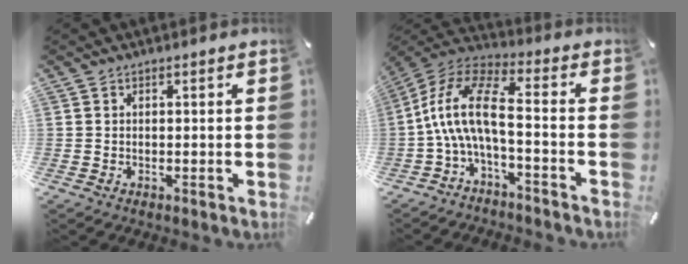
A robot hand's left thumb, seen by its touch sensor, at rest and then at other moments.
{"total": 12.5, "force": [-2.0, 4.8, 11.3], "torque": [-0.245, -0.005, -0.041]}